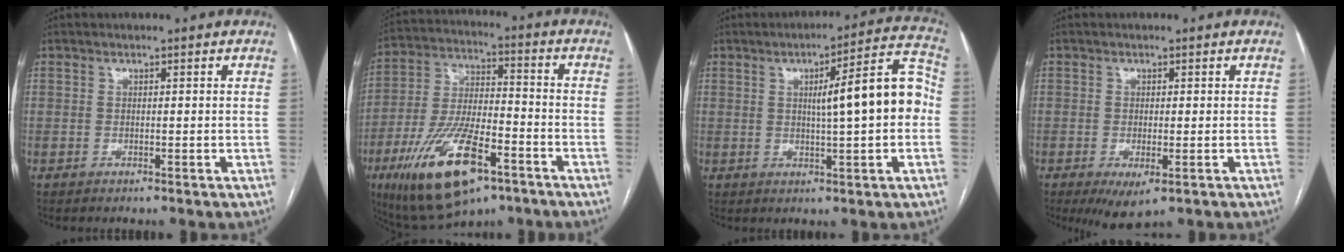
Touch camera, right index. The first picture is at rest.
{"total": 18.6, "force": [-9.5, 6.7, 14.5], "torque": [-0.300, -0.009, -0.159]}
{"total": 11.5, "force": [0.4, 1.4, 11.4], "torque": [-0.149, 0.033, 0.005]}
{"total": 4.6, "force": [-2.2, 1.6, 3.8], "torque": [-0.058, -0.012, -0.024]}